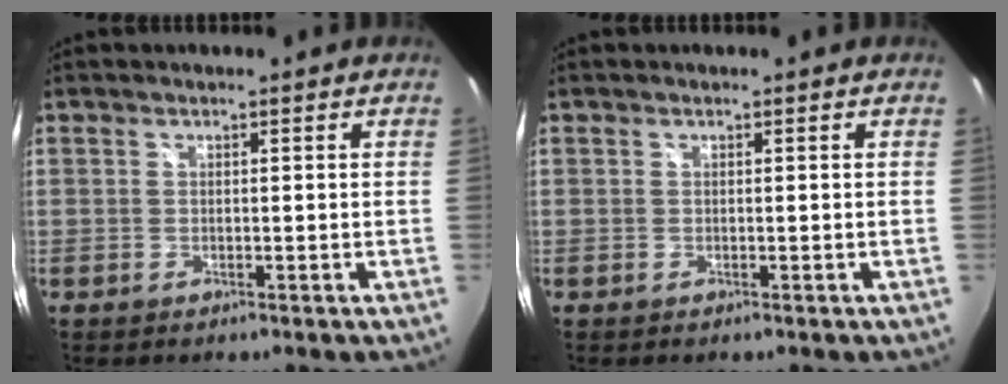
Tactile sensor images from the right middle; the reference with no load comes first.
{"total": 0.0}